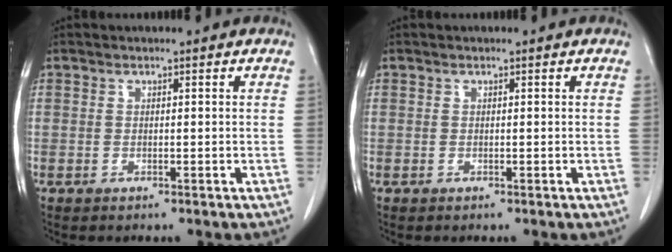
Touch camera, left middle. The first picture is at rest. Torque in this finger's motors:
{"motor_torque": [0.00, 0.00, 0.00, 0.00]}